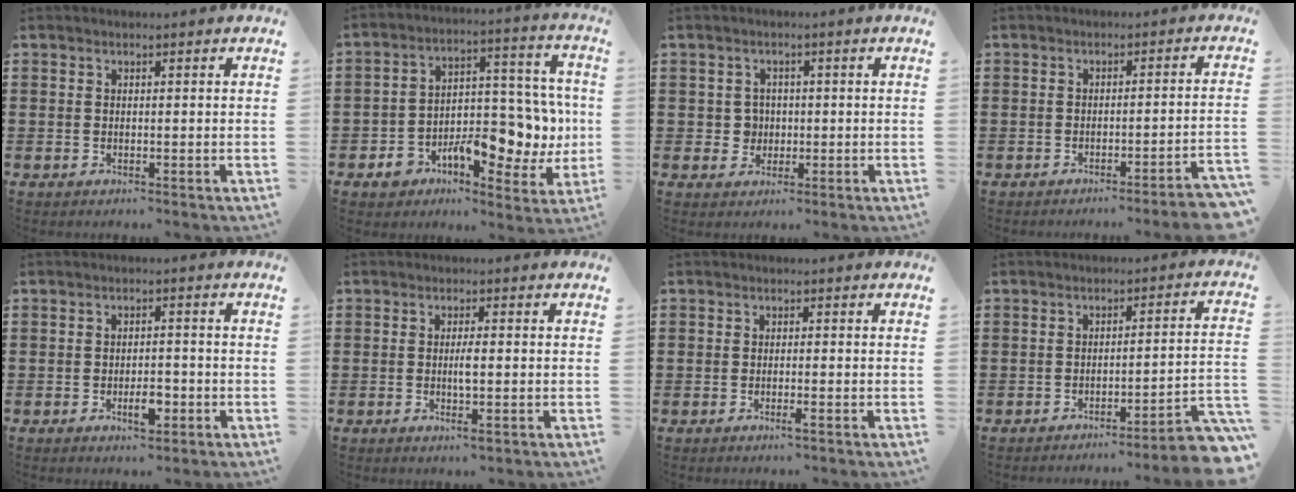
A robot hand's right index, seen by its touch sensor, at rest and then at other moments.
{"total": 11.0, "force": [-3.2, 6.5, 8.2], "torque": [-0.130, 0.017, -0.052]}
{"total": 2.8, "force": [-0.2, 2.6, 1.0], "torque": [-0.028, 0.008, -0.006]}
{"total": 3.0, "force": [-2.5, -0.6, 1.6], "torque": [-0.027, -0.010, -0.049]}
{"total": 4.0, "force": [-1.6, 1.6, 3.2], "torque": [-0.054, 0.006, -0.027]}
{"total": 2.8, "force": [-0.3, 0.5, 2.7], "torque": [-0.049, -0.001, -0.008]}
{"total": 1.4, "force": [-0.8, 0.1, 1.2], "torque": [-0.022, -0.004, -0.013]}
{"total": 4.5, "force": [-3.6, -0.3, 2.8], "torque": [-0.051, -0.024, -0.073]}